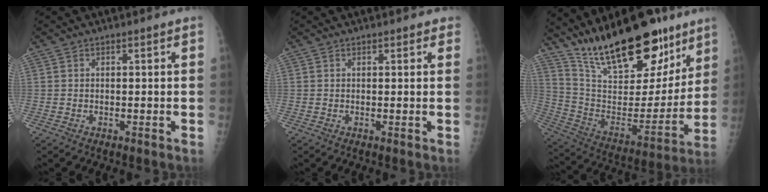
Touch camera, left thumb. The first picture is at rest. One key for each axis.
{"total": 1.4, "fx": 1.0, "fy": 0.8, "fz": 0.4, "tx": 0.013, "ty": -0.002, "tz": 0.005}
{"total": 26.6, "fx": 19.1, "fy": 10.0, "fz": 15.6, "tx": -0.214, "ty": -0.082, "tz": 0.320}